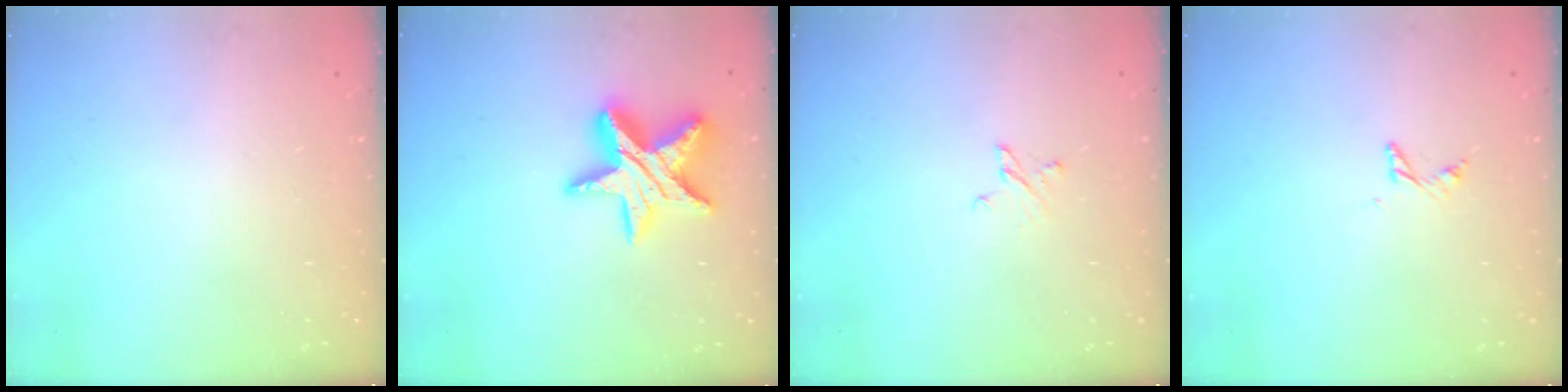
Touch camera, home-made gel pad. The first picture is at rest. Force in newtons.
{"total": 16.3, "press": 16.3, "slide": 0.9}
{"total": 2.4, "press": 2.4, "slide": 0.2}
{"total": 4.9, "press": 4.8, "slide": 0.4}